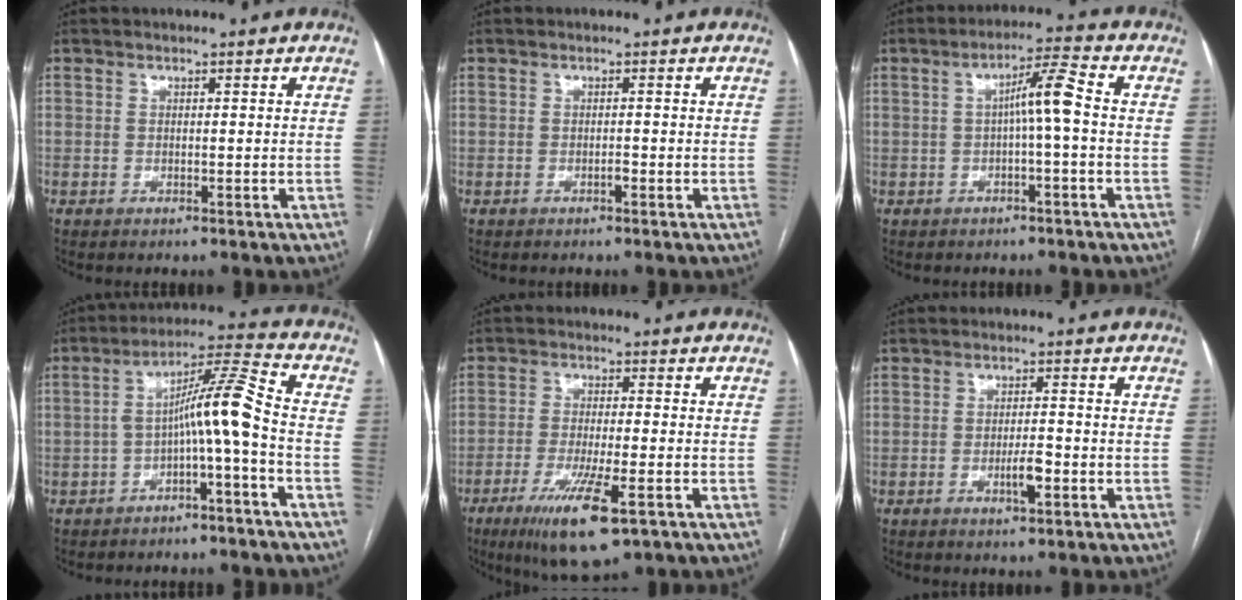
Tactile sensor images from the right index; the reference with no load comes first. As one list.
[{"total": 0.6, "force": [-0.4, 0.1, 0.4], "torque": [-0.007, 0.002, -0.007]}, {"total": 5.5, "force": [-0.1, 0.0, 5.5], "torque": [-0.091, 0.019, 0.000]}, {"total": 8.7, "force": [-2.3, -0.4, 8.4], "torque": [-0.136, 0.032, -0.039]}, {"total": 10.5, "force": [-5.6, 1.4, 8.8], "torque": [-0.163, -0.028, -0.090]}, {"total": 3.1, "force": [-1.2, 0.5, 2.8], "torque": [-0.049, 0.000, -0.019]}]